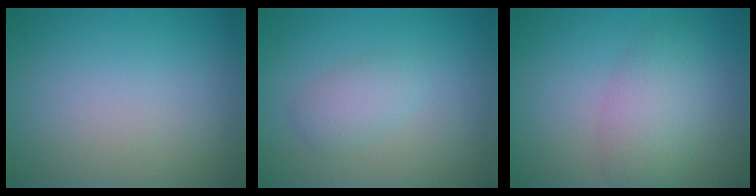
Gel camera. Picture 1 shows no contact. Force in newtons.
{"total": 2.0, "press": 2.0, "slide": 0.0}
{"total": 3.6, "press": 3.6, "slide": 0.0}